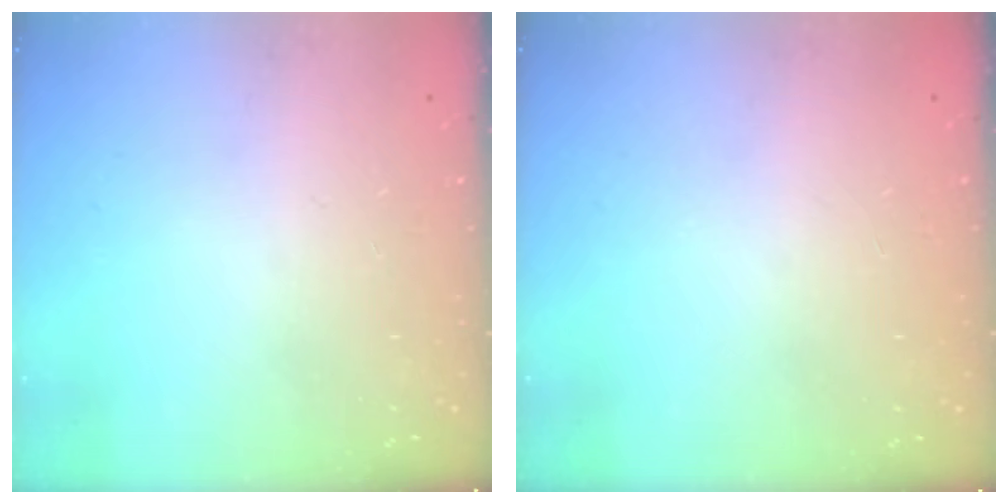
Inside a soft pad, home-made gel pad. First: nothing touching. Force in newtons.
{"total": 0.0}